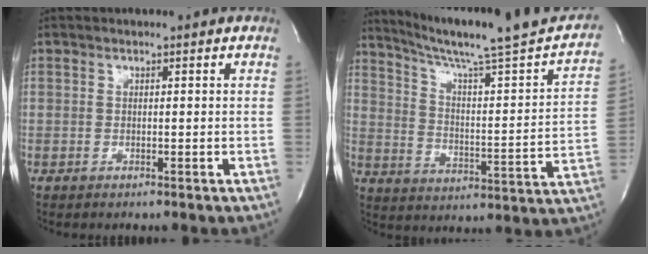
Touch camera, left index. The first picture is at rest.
{"total": 23.0, "force": [19.9, 0.8, 11.5], "torque": [-0.172, -0.032, 0.270]}